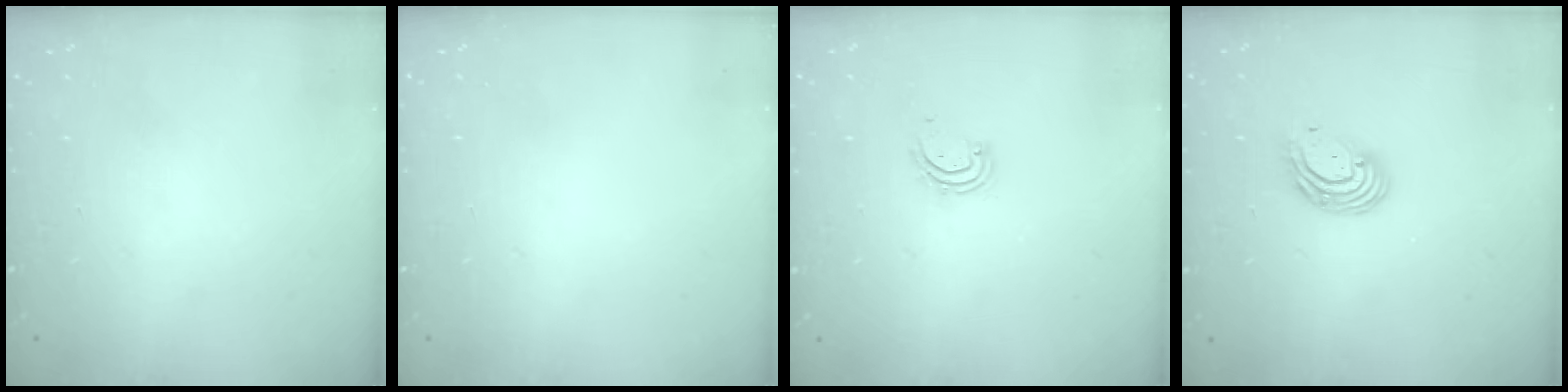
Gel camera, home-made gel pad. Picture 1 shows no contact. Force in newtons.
{"total": 0.0}
{"total": 3.7, "press": 3.6, "slide": 0.5}
{"total": 7.2, "press": 7.1, "slide": 1.6}